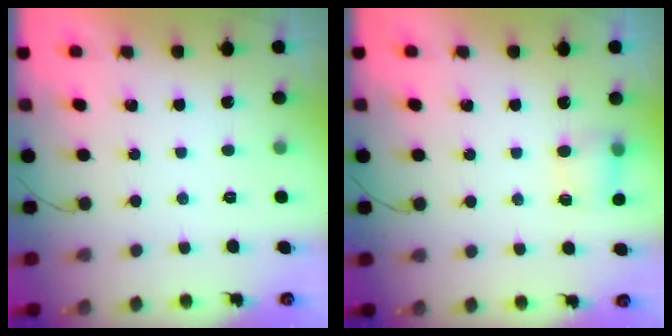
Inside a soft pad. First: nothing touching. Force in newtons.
{"total": 4.4, "press": 4.3, "slide": 1.0}